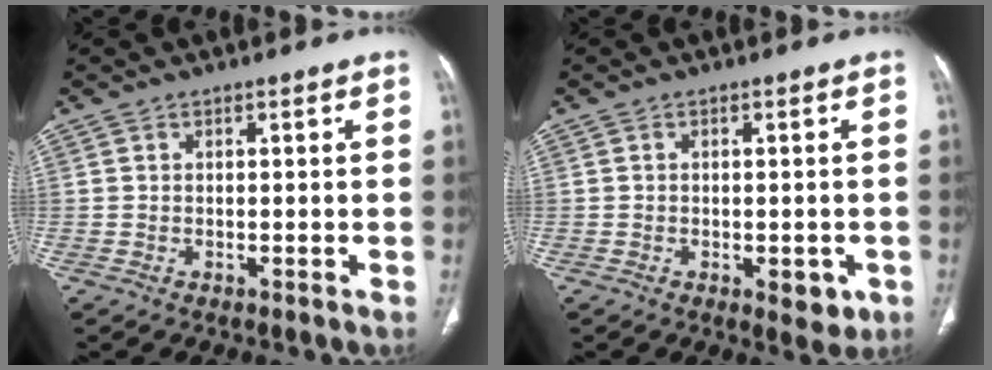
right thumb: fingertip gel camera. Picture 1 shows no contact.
{"total": 4.3, "force": [-1.4, 2.2, 3.4], "torque": [-0.025, -0.003, -0.011]}